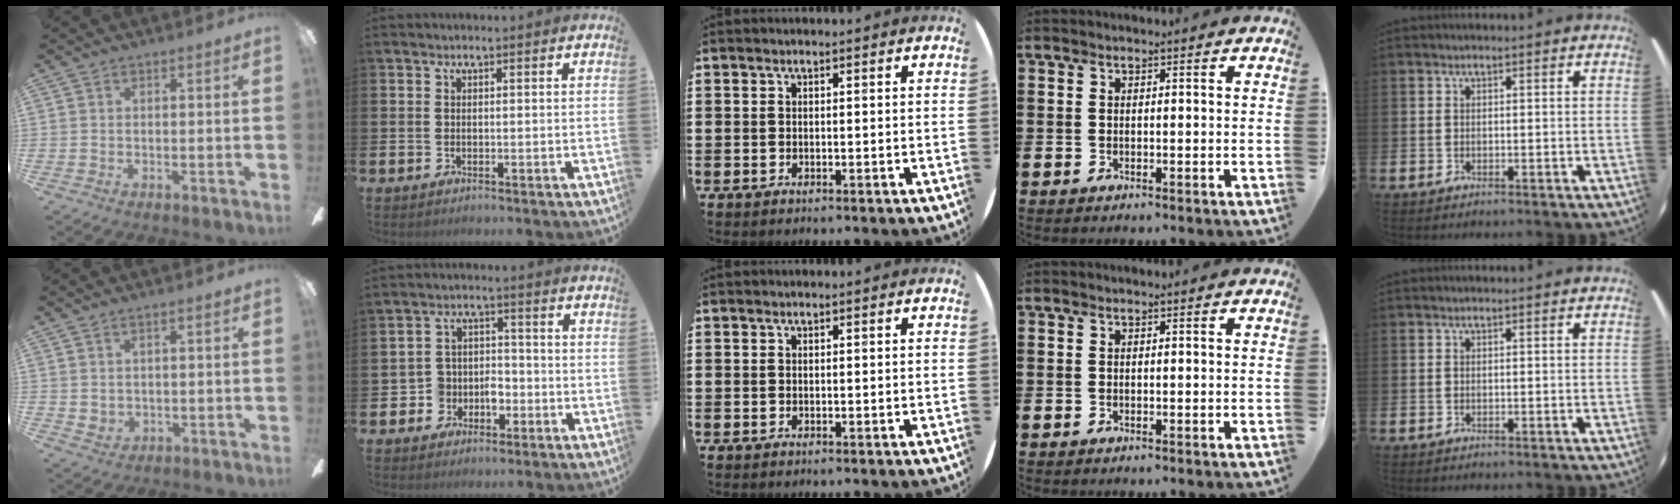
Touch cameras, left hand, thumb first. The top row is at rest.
{"thumb": {"total": 2.2, "force": [1.3, 1.6, 0.9], "torque": [-0.013, -0.005, 0.021]}, "index": {"total": 4.2, "force": [-1.7, 3.8, 0.6], "torque": [-0.033, 0.008, -0.037]}}